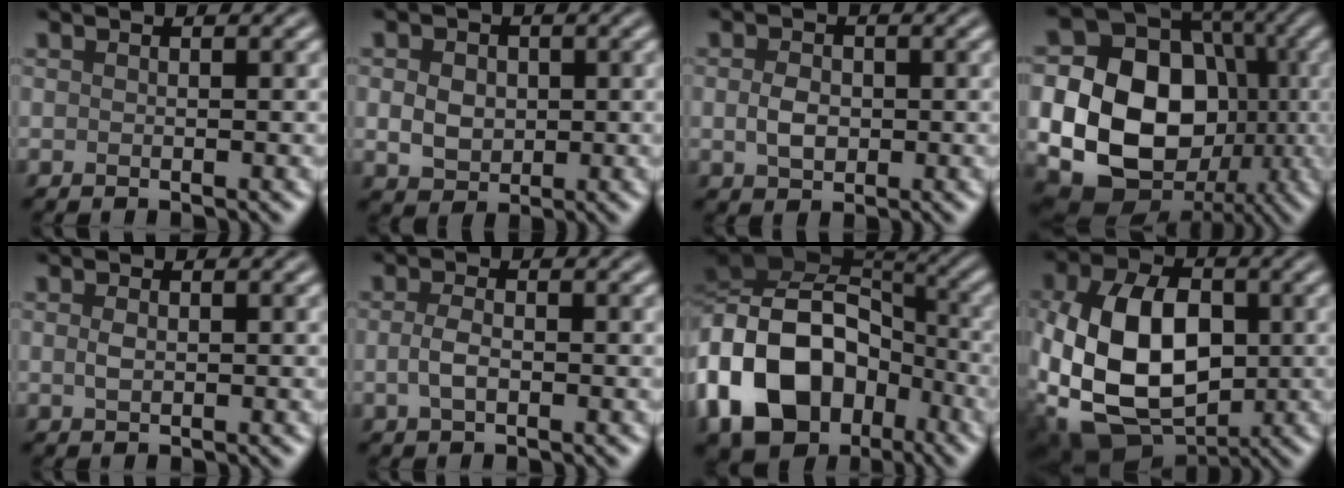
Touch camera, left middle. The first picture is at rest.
{"total": 3.2, "force": [0.1, 2.7, 1.9], "torque": [-0.036, -0.003, 0.000]}
{"total": 2.5, "force": [0.0, 1.8, 1.6], "torque": [-0.034, -0.002, -0.002]}
{"total": 18.1, "force": [-2.1, 15.0, 9.9], "torque": [-0.185, -0.017, -0.063]}
{"total": 1.1, "force": [0.1, 0.6, 0.8], "torque": [-0.021, -0.001, 0.003]}
{"total": 2.0, "force": [-0.3, 1.1, 1.6], "torque": [-0.038, 0.000, -0.009]}
{"total": 15.2, "force": [-4.8, 11.0, 9.2], "torque": [-0.189, -0.005, -0.093]}
{"total": 12.8, "force": [-1.3, 8.7, 9.4], "torque": [-0.208, -0.017, -0.024]}